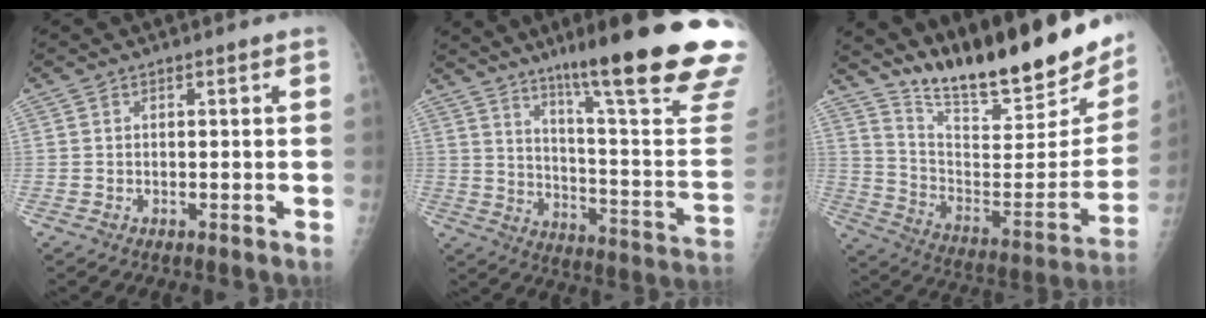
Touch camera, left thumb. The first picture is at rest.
{"total": 28.4, "force": [18.9, 2.3, 21.0], "torque": [-0.251, -0.101, 0.273]}
{"total": 27.1, "force": [21.2, 6.3, 15.6], "torque": [-0.214, -0.108, 0.326]}